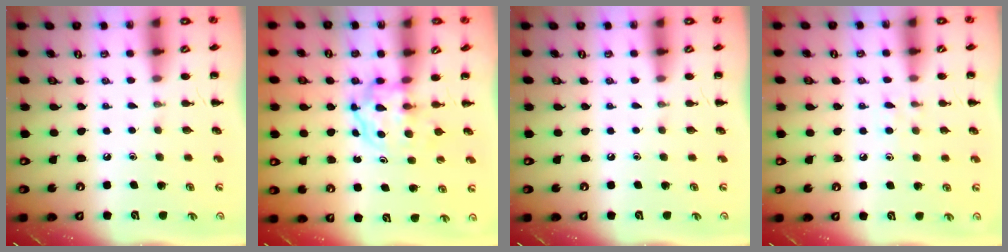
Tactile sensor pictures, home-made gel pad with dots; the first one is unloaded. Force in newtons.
{"total": 3.6, "press": 3.6, "slide": 0.4}
{"total": 0.0}
{"total": 4.7, "press": 4.4, "slide": 1.6}